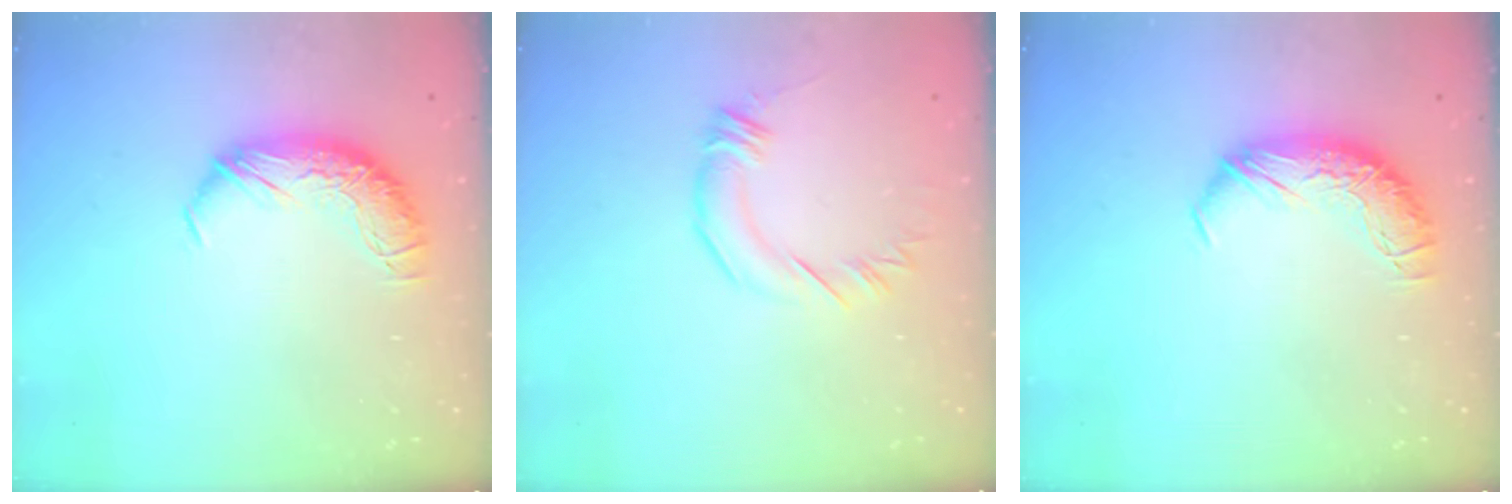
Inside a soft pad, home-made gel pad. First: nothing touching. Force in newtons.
{"total": 1.9, "press": 1.9, "slide": 0.4}
{"total": 0.0}